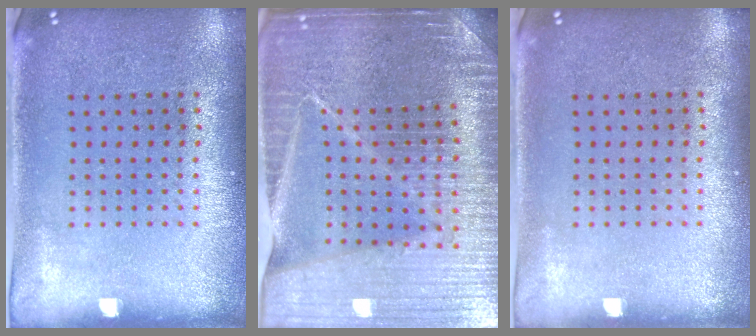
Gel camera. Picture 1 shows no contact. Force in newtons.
{"total": 5.0, "press": 4.6, "slide": 1.9}
{"total": 0.0}